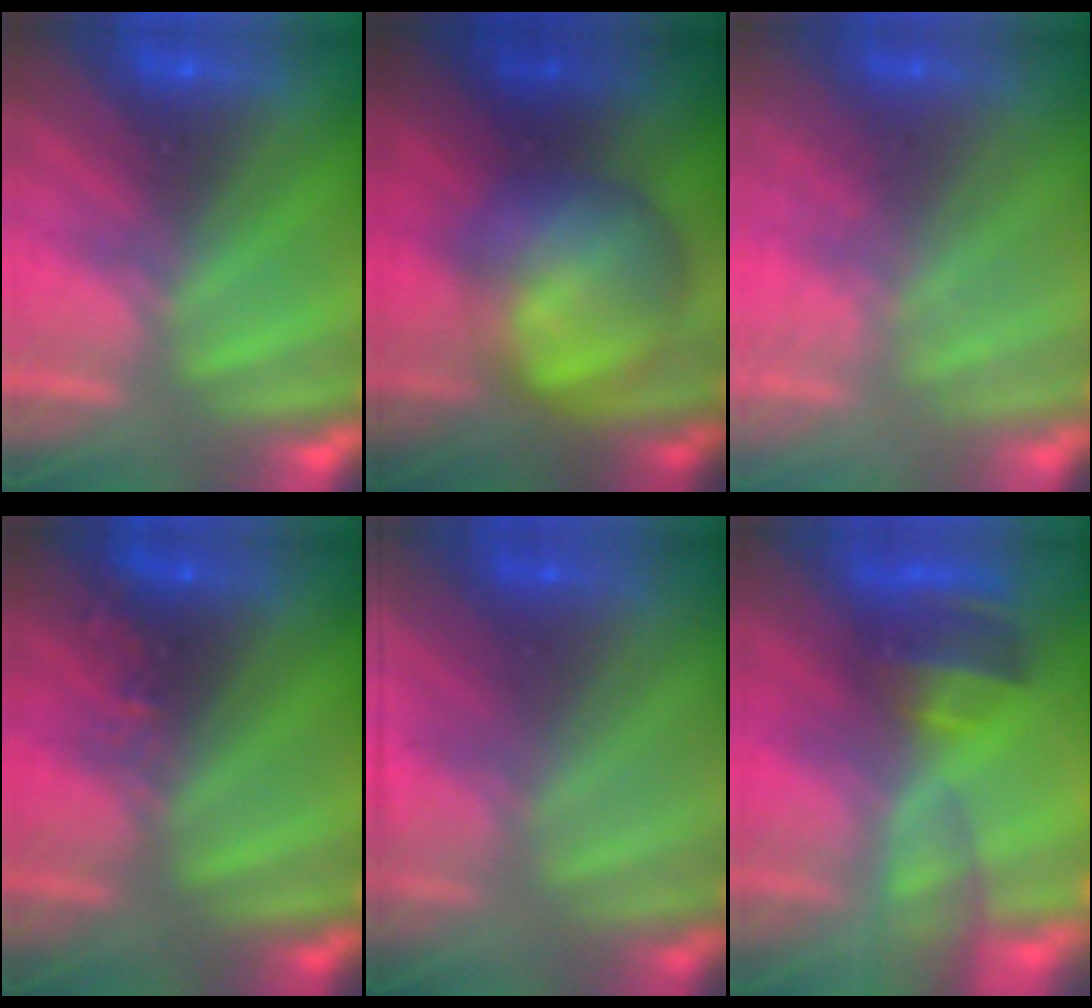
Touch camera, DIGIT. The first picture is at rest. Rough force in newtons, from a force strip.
{"total": 6.1}
{"total": 2.1}
{"total": 2.5}
{"total": 1.6}
{"total": 10.3}